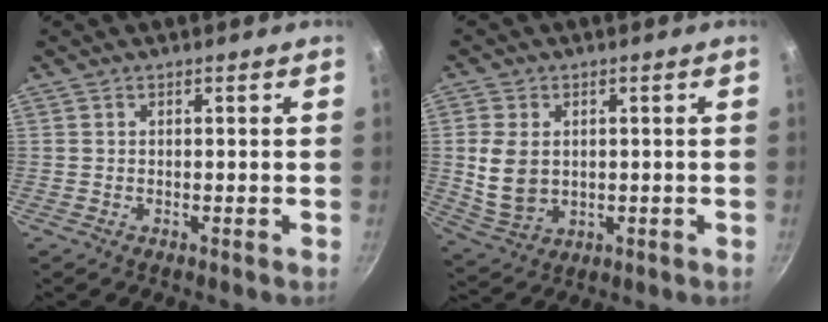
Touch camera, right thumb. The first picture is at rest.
{"total": 8.2, "force": [0.7, 6.2, 5.4], "torque": [-0.096, -0.013, 0.026]}